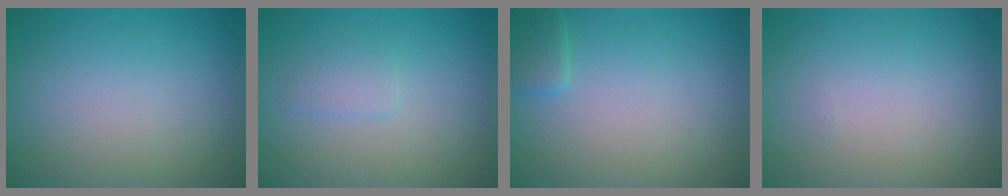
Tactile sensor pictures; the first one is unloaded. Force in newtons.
{"total": 1.2, "press": 1.2, "slide": 0.1}
{"total": 1.5, "press": 1.5, "slide": 0.1}
{"total": 0.0}